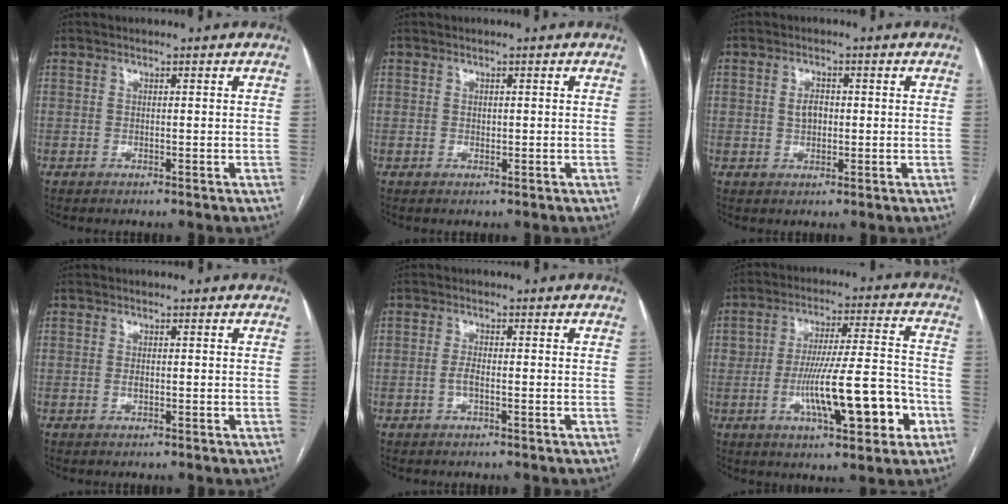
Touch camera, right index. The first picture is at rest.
{"total": 0.5, "force": [-0.1, 0.4, 0.3], "torque": [-0.006, 0.000, -0.001]}
{"total": 2.6, "force": [0.1, 1.7, 1.9], "torque": [-0.034, 0.005, 0.003]}
{"total": 1.0, "force": [-0.2, 0.4, 0.9], "torque": [-0.019, 0.000, -0.003]}
{"total": 1.9, "force": [-0.7, 0.4, 1.7], "torque": [-0.036, 0.001, -0.013]}
{"total": 14.7, "force": [-5.0, 3.3, 13.4], "torque": [-0.217, 0.017, -0.075]}